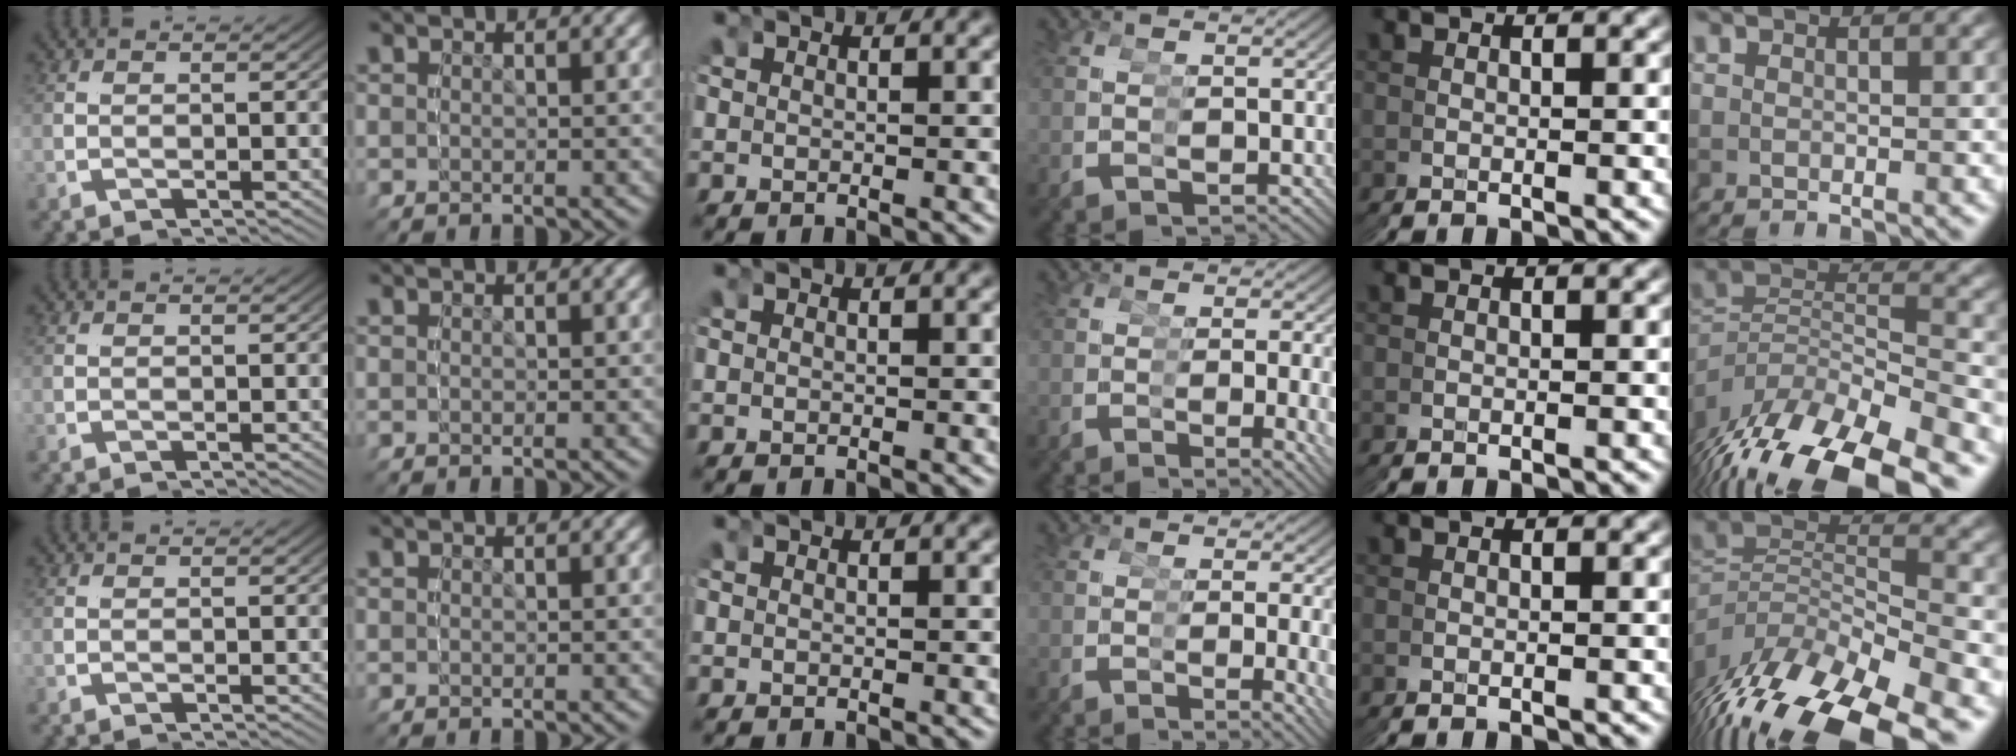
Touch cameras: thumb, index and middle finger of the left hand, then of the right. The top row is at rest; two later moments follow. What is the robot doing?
{"motion": "grasp_and_lifting", "object": "condiment"}